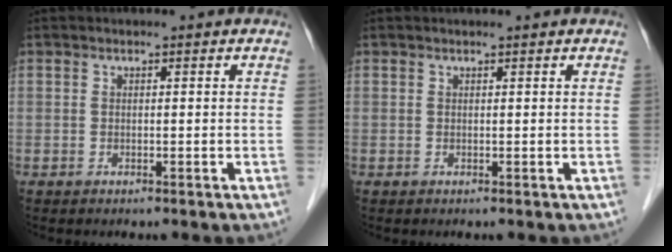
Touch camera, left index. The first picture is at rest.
{"total": 0.9, "force": [0.8, -0.1, 0.4], "torque": [-0.006, 0.006, 0.015]}